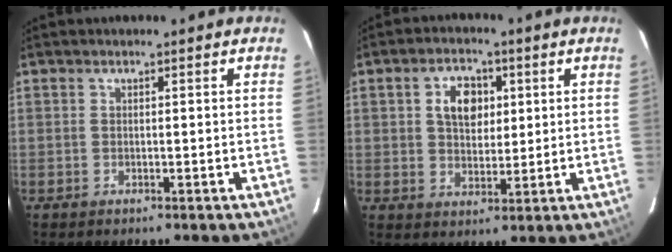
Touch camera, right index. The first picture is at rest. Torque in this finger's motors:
{"motor_torque": [0.32, -0.10, 0.18, 0.07]}